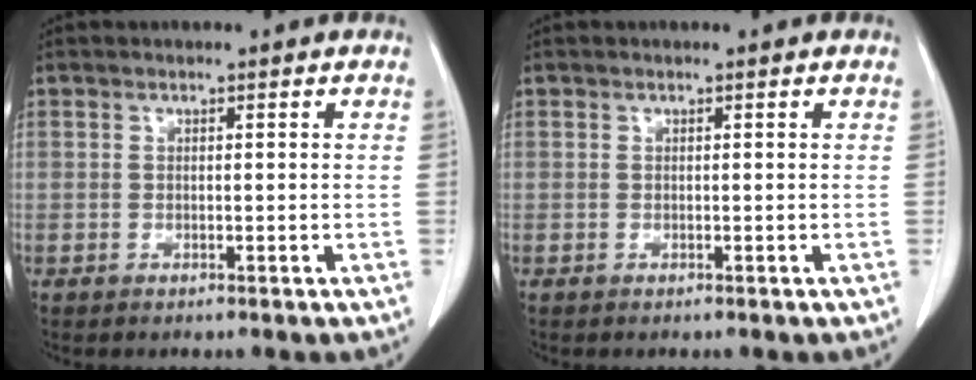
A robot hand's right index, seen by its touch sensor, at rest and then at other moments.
{"total": 0.0}